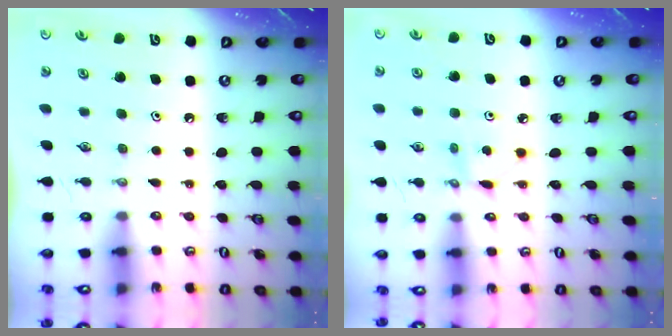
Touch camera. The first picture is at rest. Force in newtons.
{"total": 2.4, "press": 2.4, "slide": 0.2}